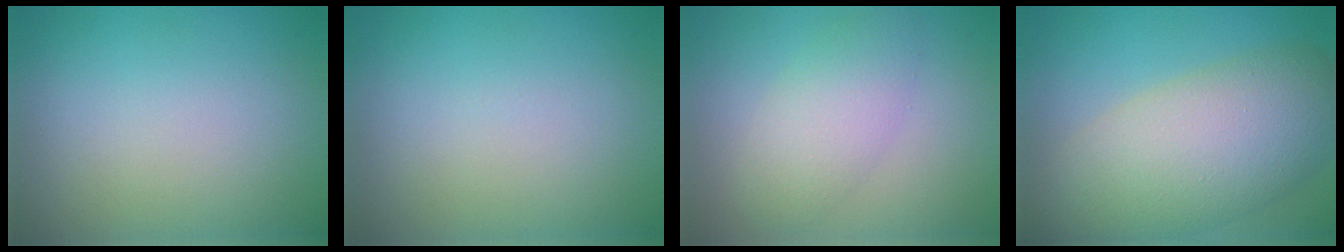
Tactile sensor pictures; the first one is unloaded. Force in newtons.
{"total": 0.0}
{"total": 3.9, "press": 3.9, "slide": 0.1}
{"total": 10.1, "press": 10.0, "slide": 0.6}